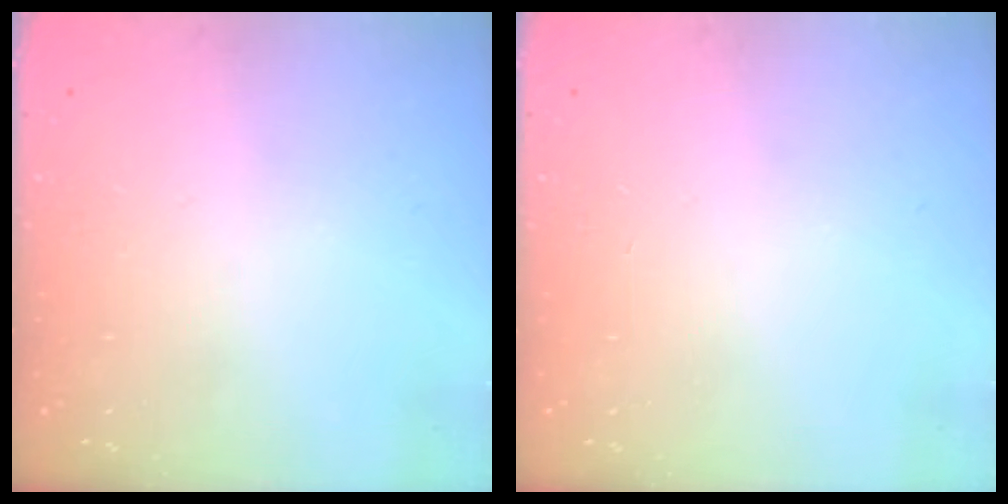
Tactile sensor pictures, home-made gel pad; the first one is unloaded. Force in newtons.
{"total": 0.0}